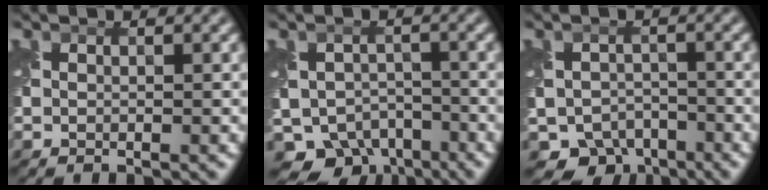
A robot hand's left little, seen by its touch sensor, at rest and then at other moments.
{"total": 8.0, "force": [-5.5, 5.0, 3.0], "torque": [-0.045, -0.019, -0.084]}
{"total": 6.1, "force": [-4.2, 4.1, 1.7], "torque": [-0.021, -0.023, -0.067]}